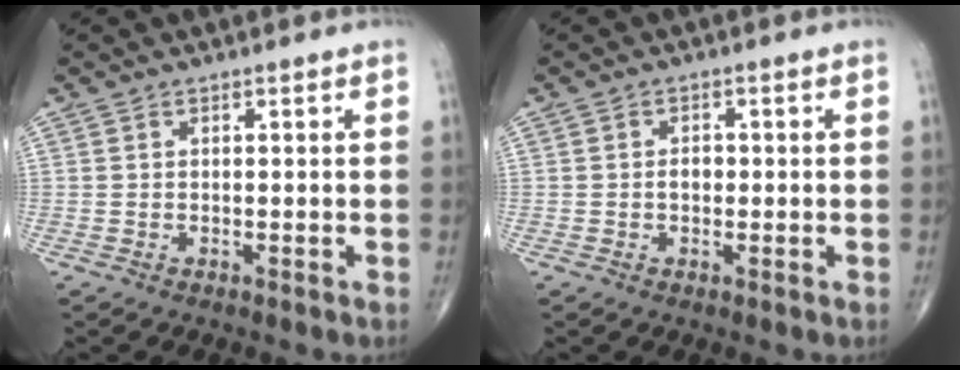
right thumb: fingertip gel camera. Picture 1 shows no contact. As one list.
[{"total": 1.9, "force": [-0.2, 1.3, 1.3], "torque": [-0.014, 0.004, -0.006]}]